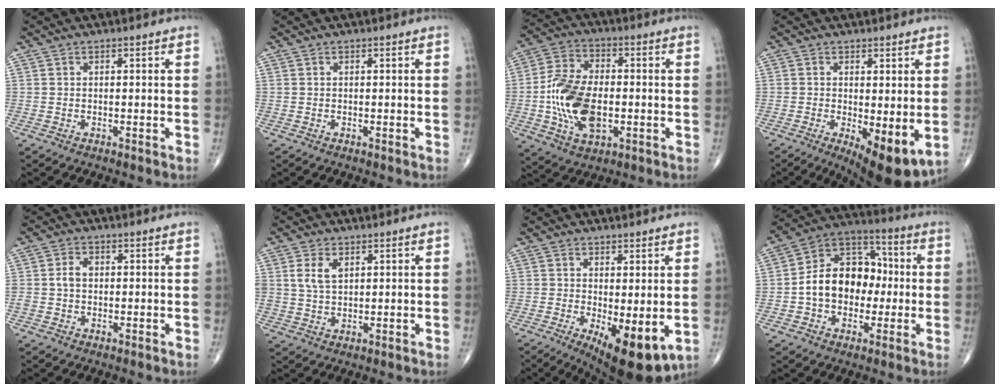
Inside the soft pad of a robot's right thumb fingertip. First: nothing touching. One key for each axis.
{"total": 0.0}
{"total": 15.6, "fx": -2.1, "fy": 9.2, "fz": 12.4, "tx": -0.231, "ty": 0.011, "tz": -0.035}
{"total": 9.3, "fx": -1.8, "fy": 3.4, "fz": 8.5, "tx": -0.124, "ty": -0.026, "tz": -0.020}
{"total": 3.1, "fx": 0.0, "fy": 2.3, "fz": 2.1, "tx": -0.044, "ty": 0.010, "tz": -0.001}
{"total": 4.8, "fx": 1.6, "fy": 3.0, "fz": 3.3, "tx": -0.060, "ty": -0.003, "tz": 0.035}
{"total": 10.8, "fx": -2.5, "fy": 4.1, "fz": 9.6, "tx": -0.138, "ty": -0.026, "tz": -0.025}
{"total": 13.1, "fx": -0.5, "fy": 9.5, "fz": 8.9, "tx": -0.109, "ty": 0.038, "tz": -0.017}